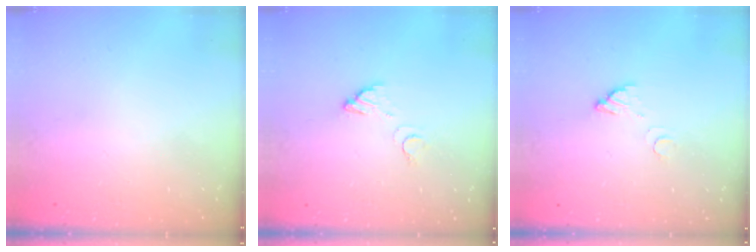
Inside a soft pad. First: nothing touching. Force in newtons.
{"total": 3.7, "press": 3.7, "slide": 0.2}
{"total": 3.5, "press": 3.5, "slide": 0.2}